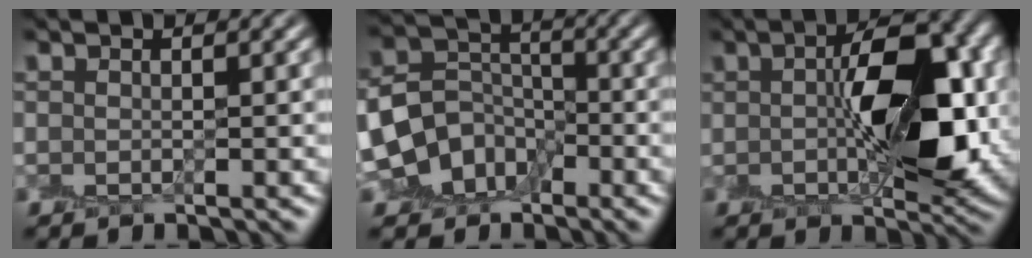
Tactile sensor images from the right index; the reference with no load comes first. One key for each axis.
{"total": 6.1, "fx": -2.7, "fy": 4.8, "fz": 2.7, "tx": -0.047, "ty": 0.000, "tz": -0.056}
{"total": 9.8, "fx": 0.5, "fy": 4.2, "fz": 8.8, "tx": -0.132, "ty": 0.010, "tz": 0.010}